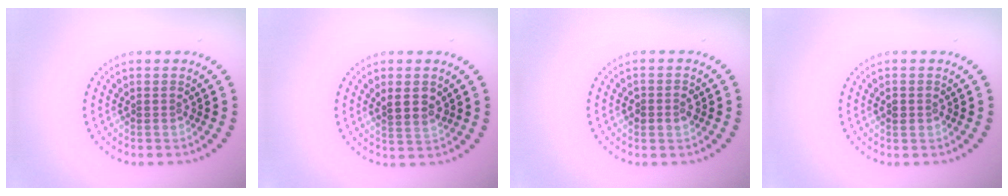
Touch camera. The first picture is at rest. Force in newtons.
{"total": 2.3, "press": 2.1, "slide": 0.9}
{"total": 1.5, "press": 1.5, "slide": 0.4}
{"total": 1.2, "press": 1.2, "slide": 0.1}